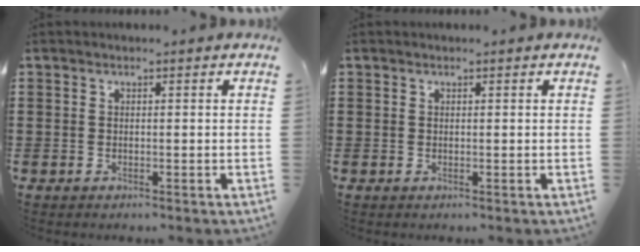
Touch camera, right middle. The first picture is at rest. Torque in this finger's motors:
{"motor_torque": [0.00, 0.00, 0.06, -0.01]}